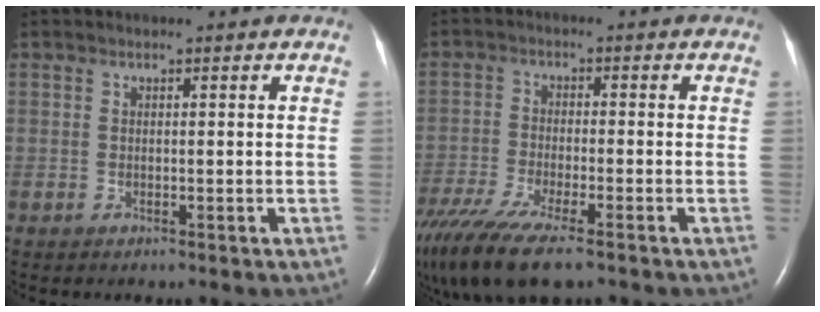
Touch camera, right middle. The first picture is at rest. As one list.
[{"total": 14.9, "force": [-11.0, 3.1, 9.6], "torque": [-0.208, -0.036, -0.189]}]